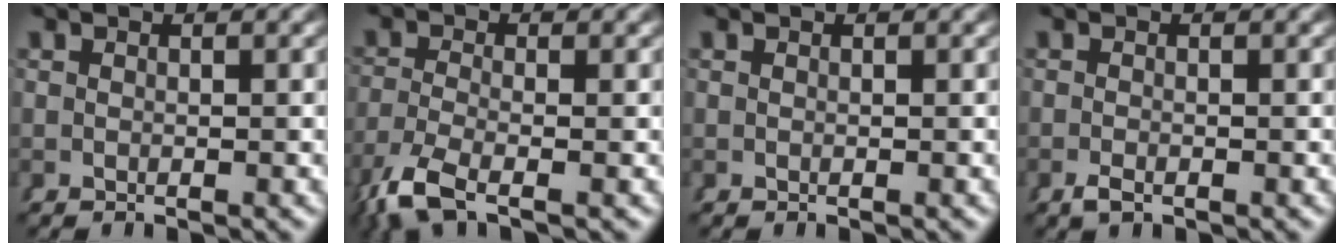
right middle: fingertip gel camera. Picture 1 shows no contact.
{"total": 4.2, "force": [-2.6, 1.4, 3.0], "torque": [-0.077, -0.020, -0.032]}
{"total": 0.0}
{"total": 0.9, "force": [-0.8, -0.1, 0.4], "torque": [-0.006, -0.006, -0.011]}